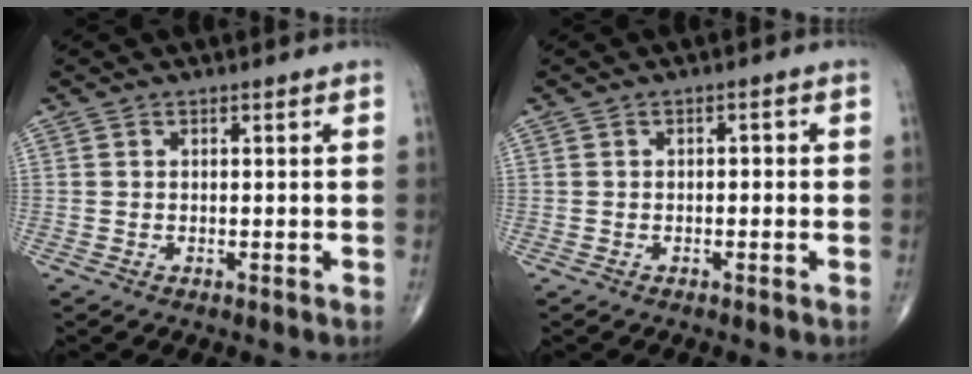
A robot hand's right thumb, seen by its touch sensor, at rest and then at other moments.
{"total": 1.1, "force": [-0.2, 0.7, 0.8], "torque": [0.000, 0.002, -0.008]}